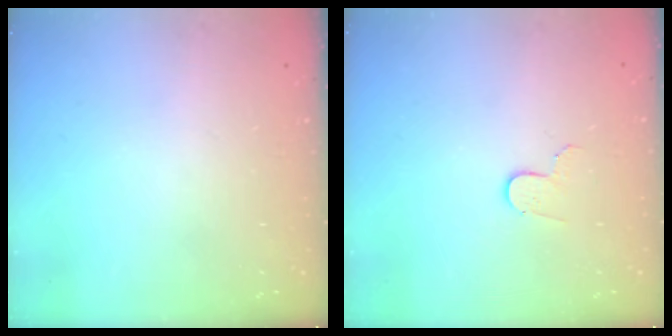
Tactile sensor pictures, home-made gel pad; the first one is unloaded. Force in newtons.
{"total": 3.3, "press": 3.3, "slide": 0.3}